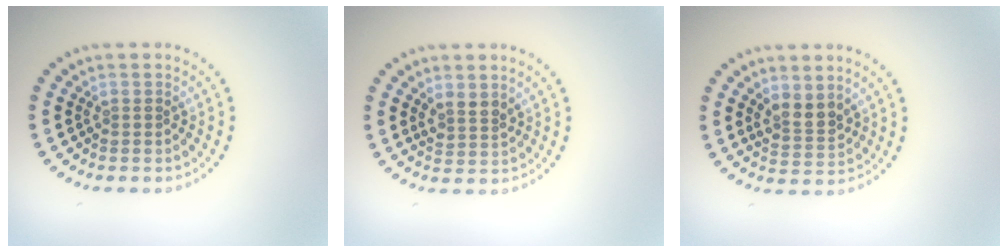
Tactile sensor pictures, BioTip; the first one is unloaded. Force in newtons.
{"total": 1.8, "press": 1.4, "slide": 1.1}
{"total": 2.4, "press": 2.1, "slide": 1.2}